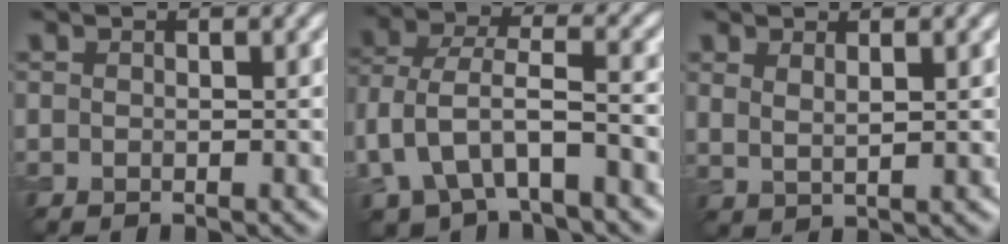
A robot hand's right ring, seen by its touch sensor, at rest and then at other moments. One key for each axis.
{"total": 6.3, "fx": -2.1, "fy": 3.6, "fz": 4.7, "tx": -0.101, "ty": 0.010, "tz": -0.043}
{"total": 1.7, "fx": 1.2, "fy": 0.5, "fz": 1.1, "tx": -0.023, "ty": -0.006, "tz": 0.027}